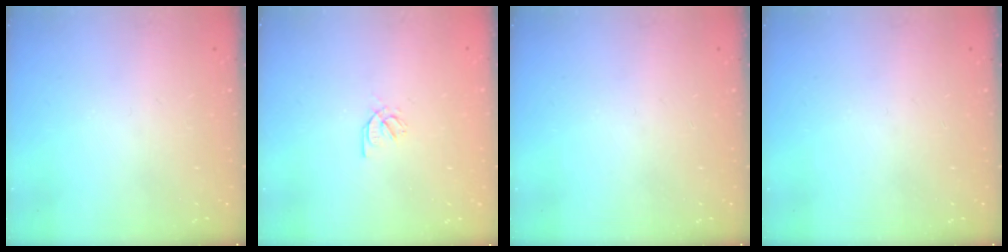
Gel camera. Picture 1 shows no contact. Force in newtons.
{"total": 2.1, "press": 2.1, "slide": 0.2}
{"total": 0.0}
{"total": 0.0}